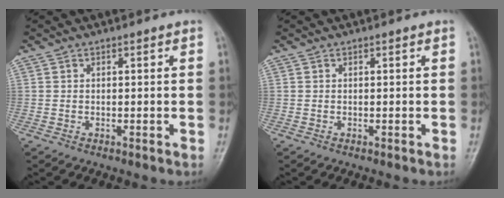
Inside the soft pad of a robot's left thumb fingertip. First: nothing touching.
{"total": 0.0}